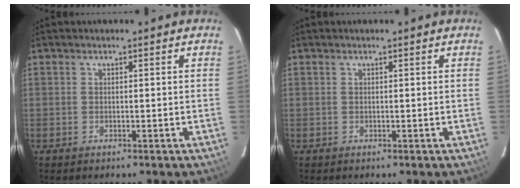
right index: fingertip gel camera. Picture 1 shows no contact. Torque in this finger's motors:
{"motor_torque": [0.00, 0.00, 0.06, 0.01]}